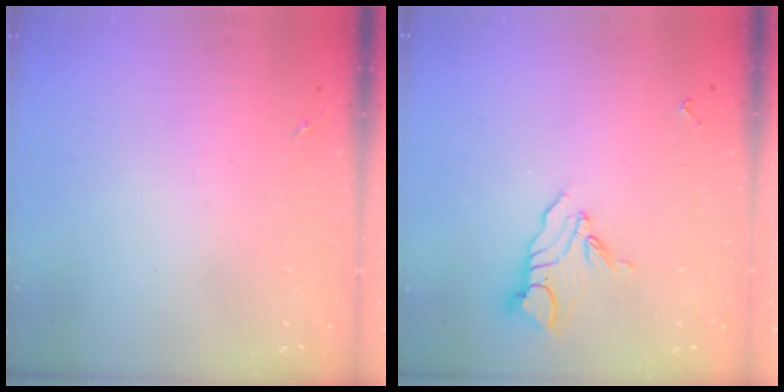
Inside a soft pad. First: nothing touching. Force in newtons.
{"total": 8.5, "press": 8.4, "slide": 0.9}